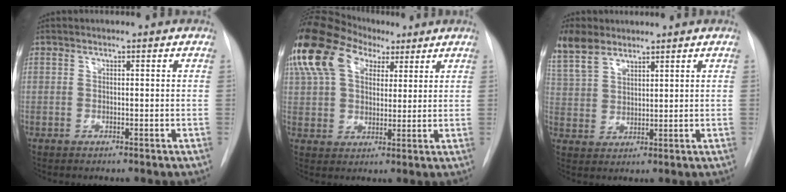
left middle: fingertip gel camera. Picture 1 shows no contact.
{"total": 22.4, "force": [11.4, 14.3, 12.9], "torque": [-0.327, 0.094, 0.210]}
{"total": 7.8, "force": [6.1, 3.6, 3.2], "torque": [-0.077, 0.015, 0.131]}